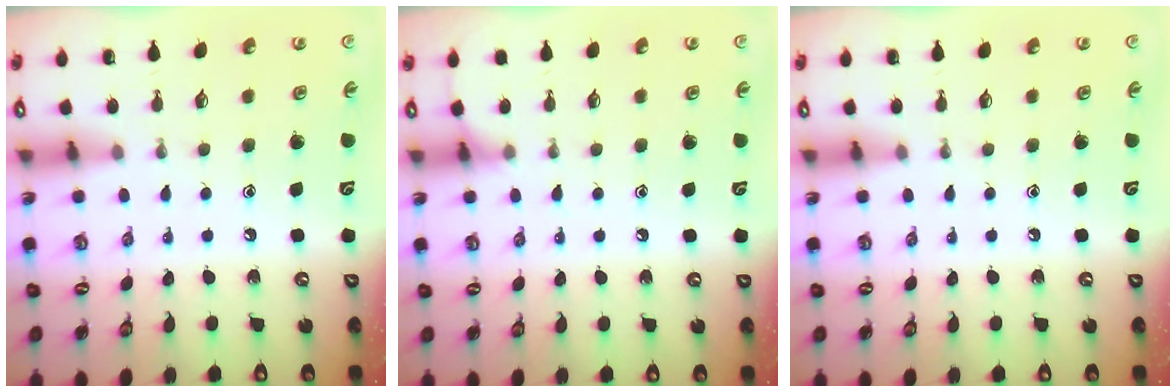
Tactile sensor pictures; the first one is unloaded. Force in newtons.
{"total": 4.5, "press": 4.4, "slide": 0.6}
{"total": 0.0}